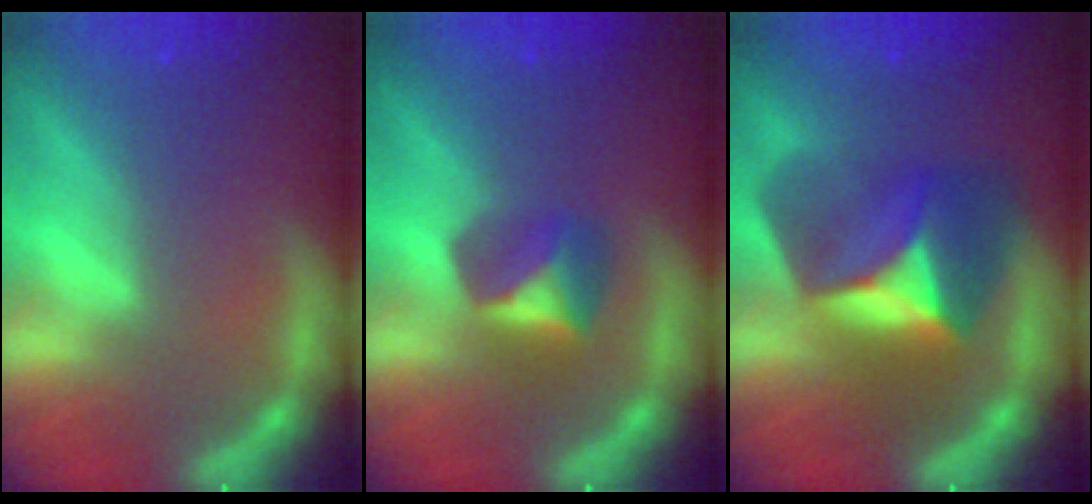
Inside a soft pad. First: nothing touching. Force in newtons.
{"total": 3.4}
{"total": 8.5}